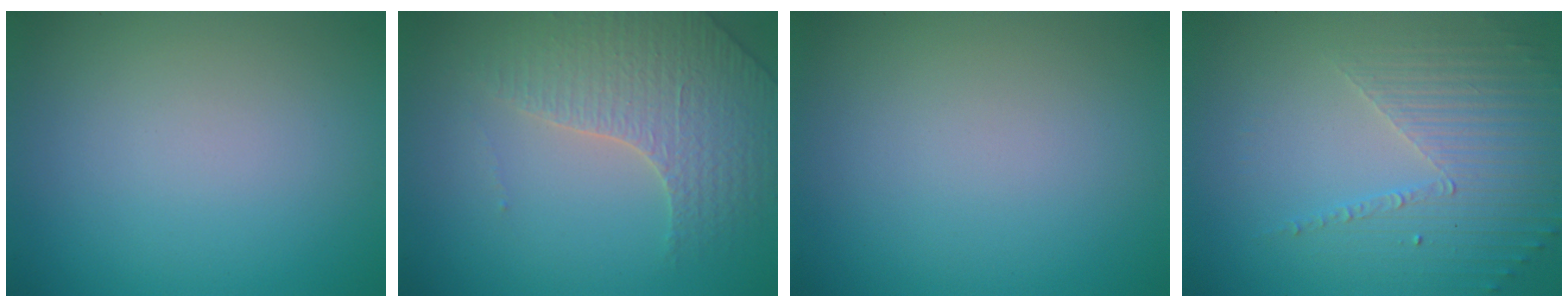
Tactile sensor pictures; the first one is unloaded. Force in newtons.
{"total": 3.6, "press": 3.5, "slide": 1.0}
{"total": 0.0}
{"total": 4.0, "press": 3.2, "slide": 2.3}